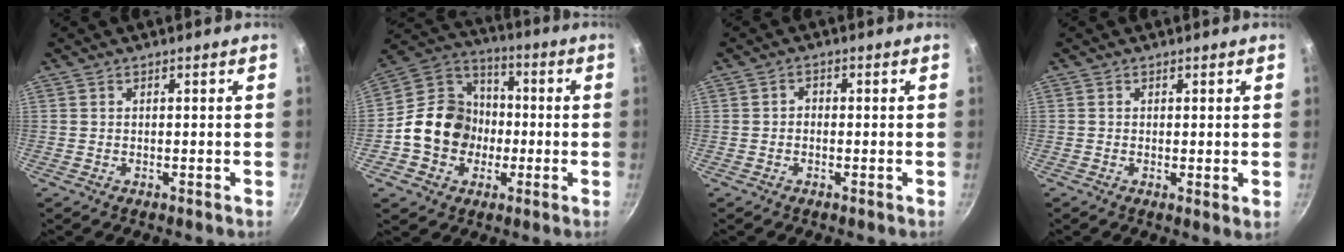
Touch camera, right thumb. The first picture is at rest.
{"total": 15.2, "force": [-2.4, 13.1, 7.3], "torque": [-0.096, 0.040, -0.054]}
{"total": 1.4, "force": [-0.4, 1.2, 0.7], "torque": [-0.008, 0.010, -0.009]}
{"total": 1.3, "force": [0.3, 0.4, 1.2], "torque": [-0.018, -0.011, -0.001]}